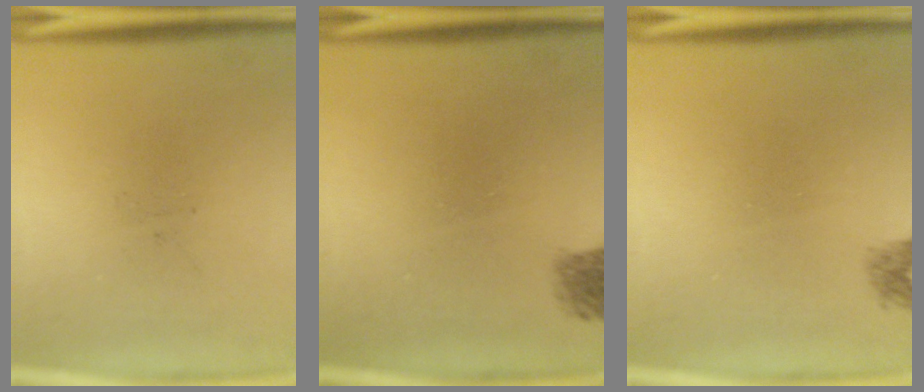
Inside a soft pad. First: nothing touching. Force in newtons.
{"total": 1.8}
{"total": 1.1}